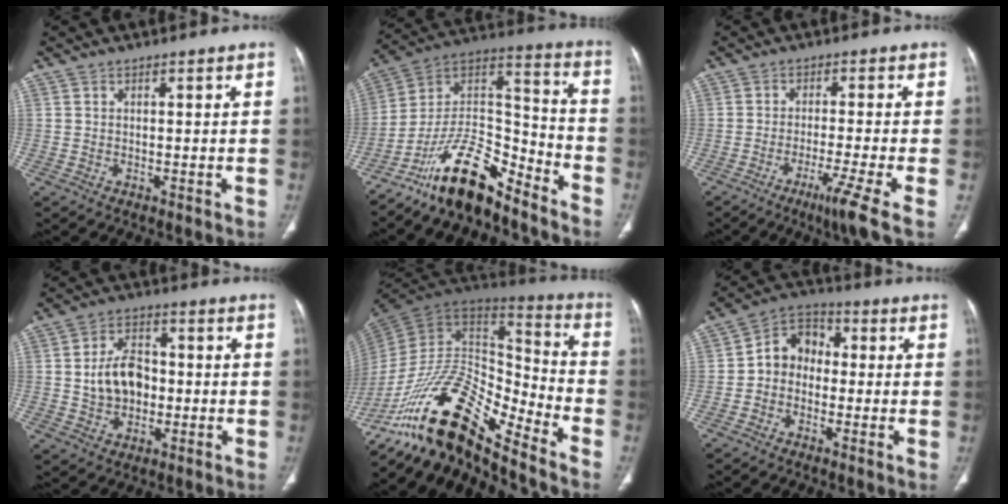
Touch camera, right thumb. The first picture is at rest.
{"total": 16.3, "force": [-12.7, 5.6, 8.5], "torque": [-0.127, 0.110, -0.229]}
{"total": 7.5, "force": [-3.6, -0.6, 6.5], "torque": [-0.119, -0.006, -0.064]}
{"total": 9.4, "force": [-0.5, 6.8, 6.4], "torque": [-0.089, 0.016, -0.009]}
{"total": 23.3, "force": [-16.2, 7.7, 14.9], "torque": [-0.260, 0.089, -0.291]}
{"total": 7.8, "force": [-0.9, 6.4, 4.3], "torque": [-0.044, 0.033, -0.036]}